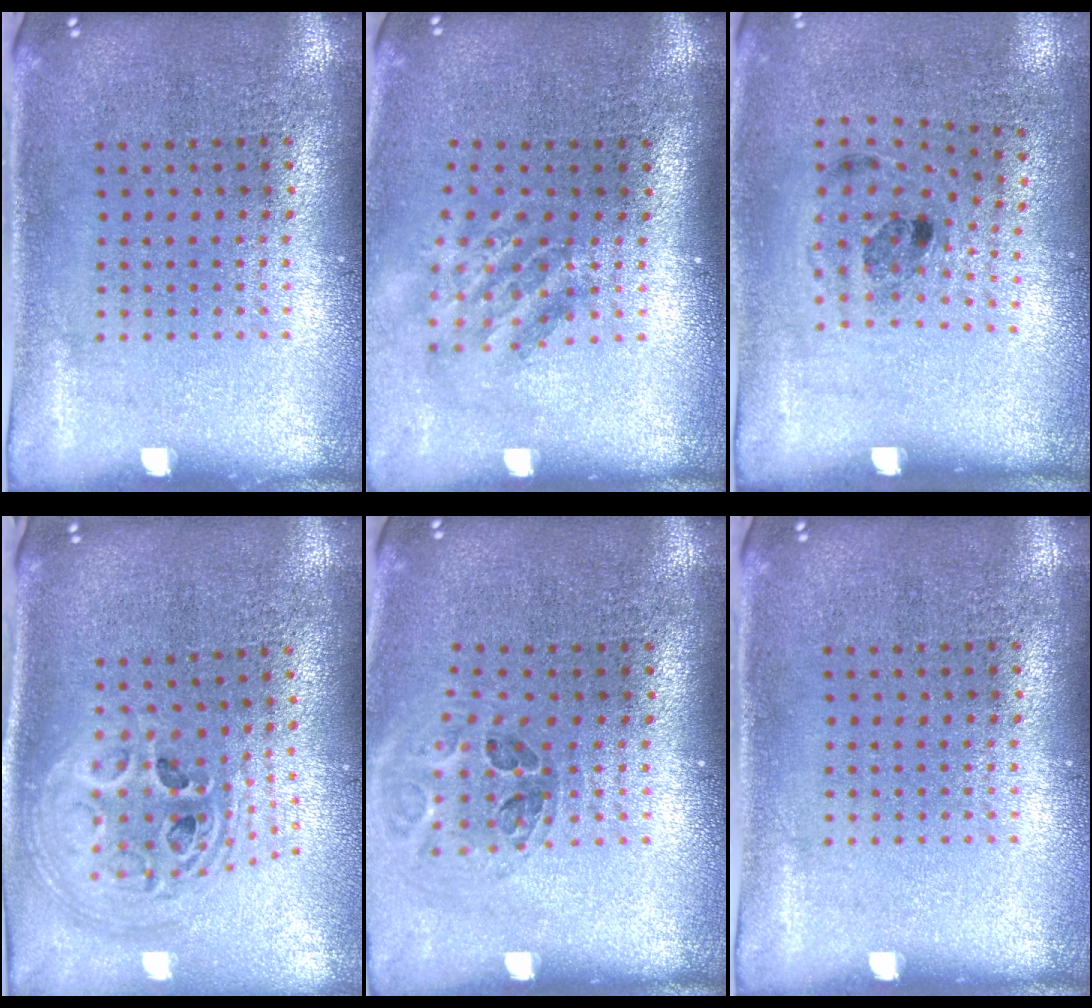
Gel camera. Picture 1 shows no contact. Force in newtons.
{"total": 1.7, "press": 1.2, "slide": 1.2}
{"total": 1.2, "press": 0.8, "slide": 0.9}
{"total": 2.5, "press": 1.9, "slide": 1.6}
{"total": 1.0, "press": 1.0, "slide": 0.1}
{"total": 0.0}